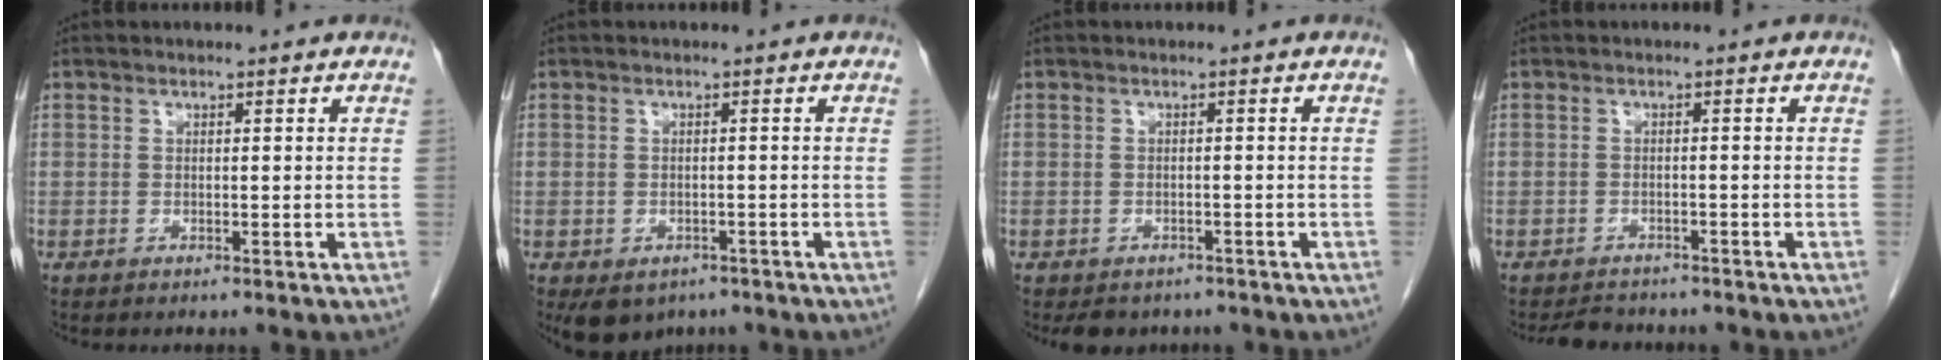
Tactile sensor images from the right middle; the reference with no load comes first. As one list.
[{"total": 5.6, "force": [-3.7, 3.7, 2.0], "torque": [-0.026, 0.002, -0.045]}, {"total": 4.5, "force": [-3.7, 2.4, 0.8], "torque": [-0.003, 0.004, -0.047]}, {"total": 4.1, "force": [-3.8, 1.5, 0.6], "torque": [-0.012, -0.007, -0.057]}]